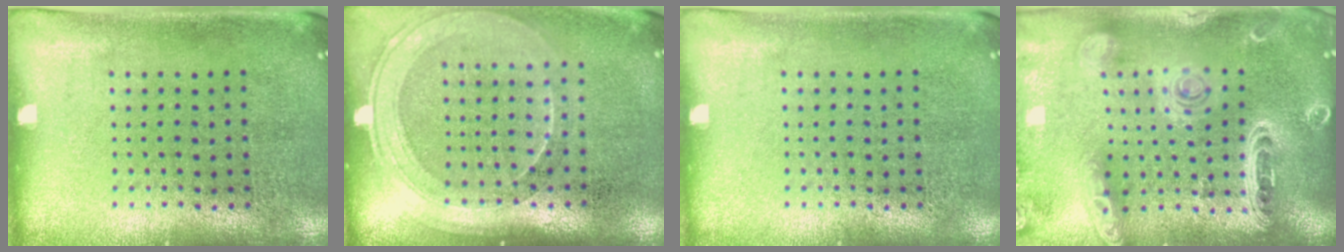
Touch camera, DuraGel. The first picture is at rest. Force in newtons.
{"total": 1.8, "press": 1.6, "slide": 0.8}
{"total": 0.0}
{"total": 2.3, "press": 2.1, "slide": 0.9}